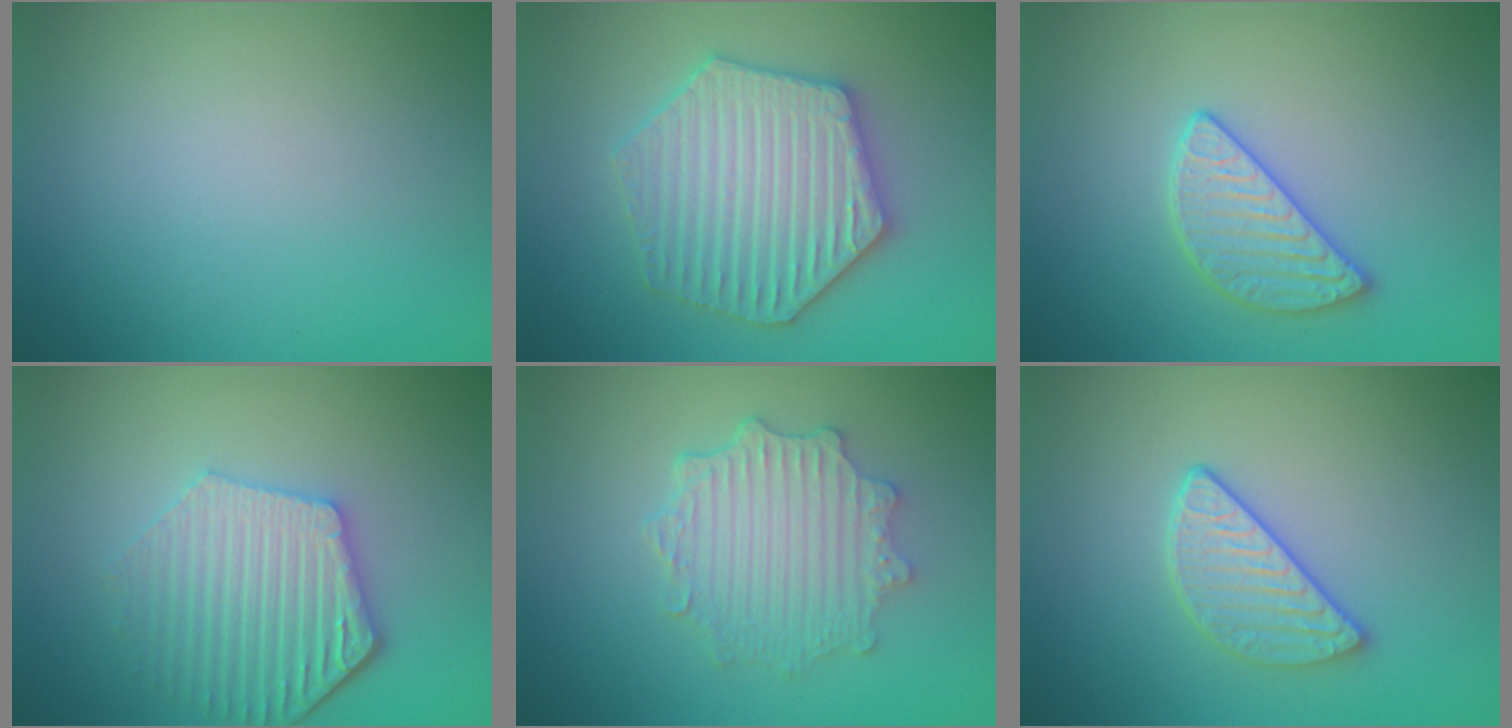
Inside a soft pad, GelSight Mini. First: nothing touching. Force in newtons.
{"total": 6.3, "press": 6.3, "slide": 1.0}
{"total": 2.8, "press": 2.7, "slide": 0.7}
{"total": 5.1, "press": 4.2, "slide": 2.9}
{"total": 4.6, "press": 3.7, "slide": 2.7}
{"total": 3.0, "press": 2.6, "slide": 1.5}